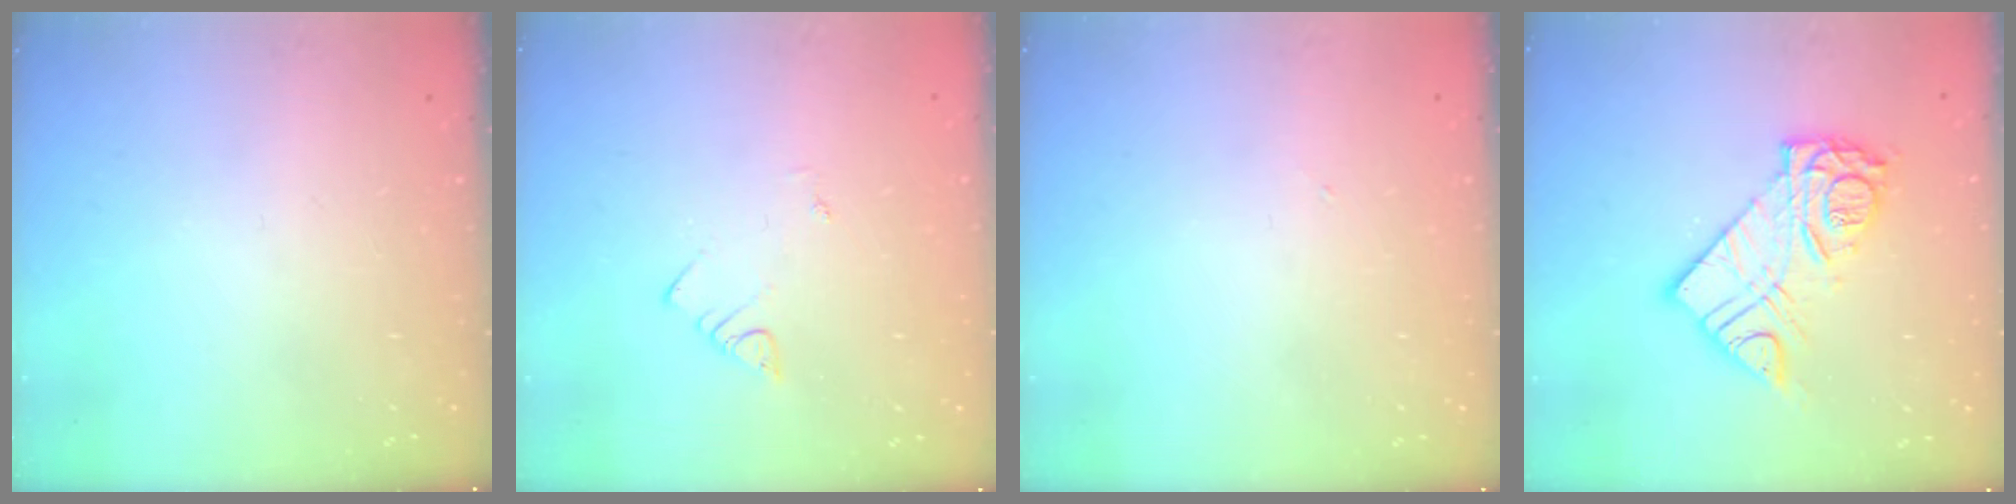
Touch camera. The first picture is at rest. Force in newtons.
{"total": 1.9, "press": 1.9, "slide": 0.2}
{"total": 1.3, "press": 1.3, "slide": 0.2}
{"total": 13.4, "press": 13.3, "slide": 1.3}